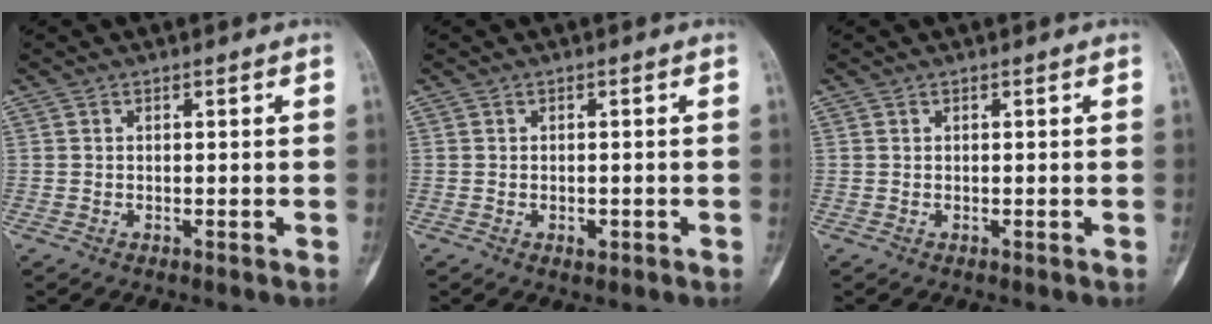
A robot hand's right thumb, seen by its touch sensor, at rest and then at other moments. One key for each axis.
{"total": 1.4, "fx": -0.6, "fy": 0.8, "fz": 1.0, "tx": -0.010, "ty": 0.000, "tz": -0.007}
{"total": 0.0}